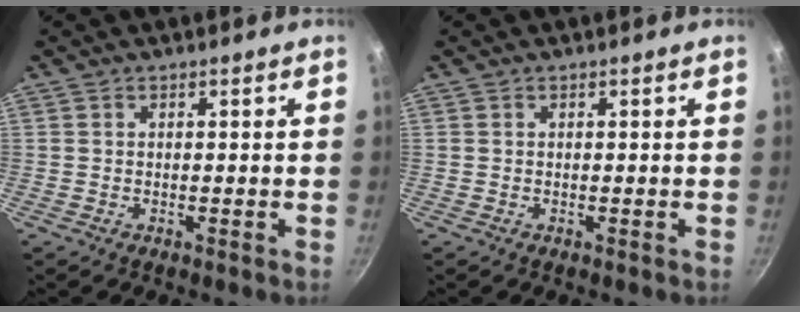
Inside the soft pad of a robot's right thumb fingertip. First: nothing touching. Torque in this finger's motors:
{"motor_torque": [-0.33, 0.18, -0.19, -0.19, 0.05]}